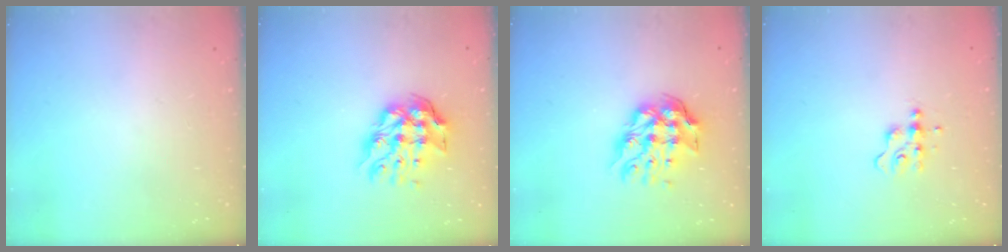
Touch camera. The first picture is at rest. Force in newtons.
{"total": 11.3, "press": 11.2, "slide": 1.3}
{"total": 11.3, "press": 11.2, "slide": 1.3}
{"total": 4.5, "press": 4.4, "slide": 0.4}